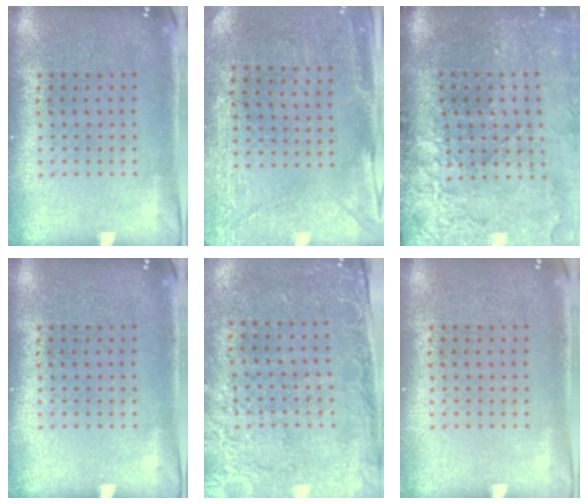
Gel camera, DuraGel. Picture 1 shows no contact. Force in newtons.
{"total": 3.0, "press": 2.6, "slide": 1.4}
{"total": 4.7, "press": 3.6, "slide": 3.0}
{"total": 0.0}
{"total": 2.6, "press": 2.3, "slide": 1.3}
{"total": 0.0}